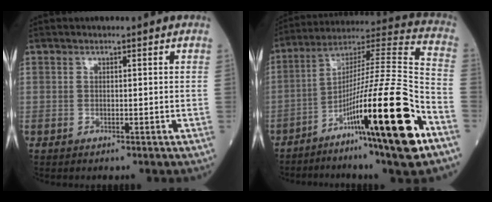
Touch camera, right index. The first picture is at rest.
{"total": 24.5, "force": [-10.9, 0.4, 21.9], "torque": [-0.340, -0.020, -0.181]}